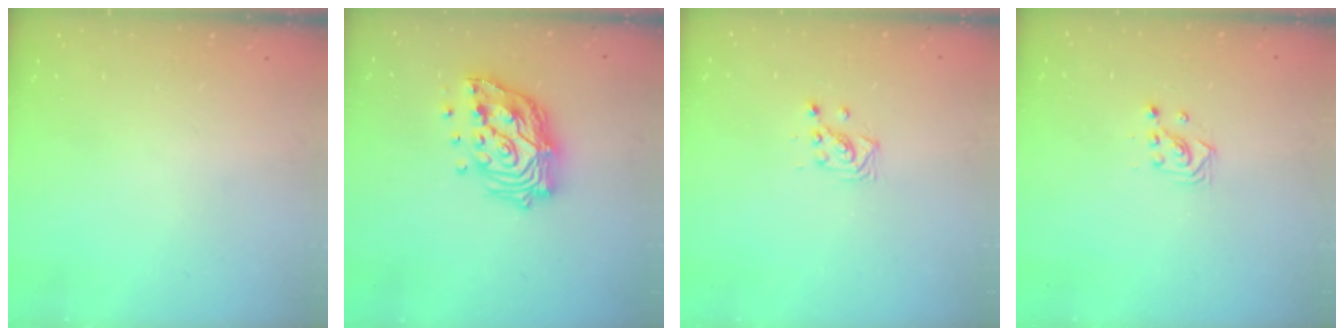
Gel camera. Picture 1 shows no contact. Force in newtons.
{"total": 17.0, "press": 16.8, "slide": 2.2}
{"total": 3.3, "press": 3.3, "slide": 0.4}
{"total": 3.4, "press": 3.4, "slide": 0.2}